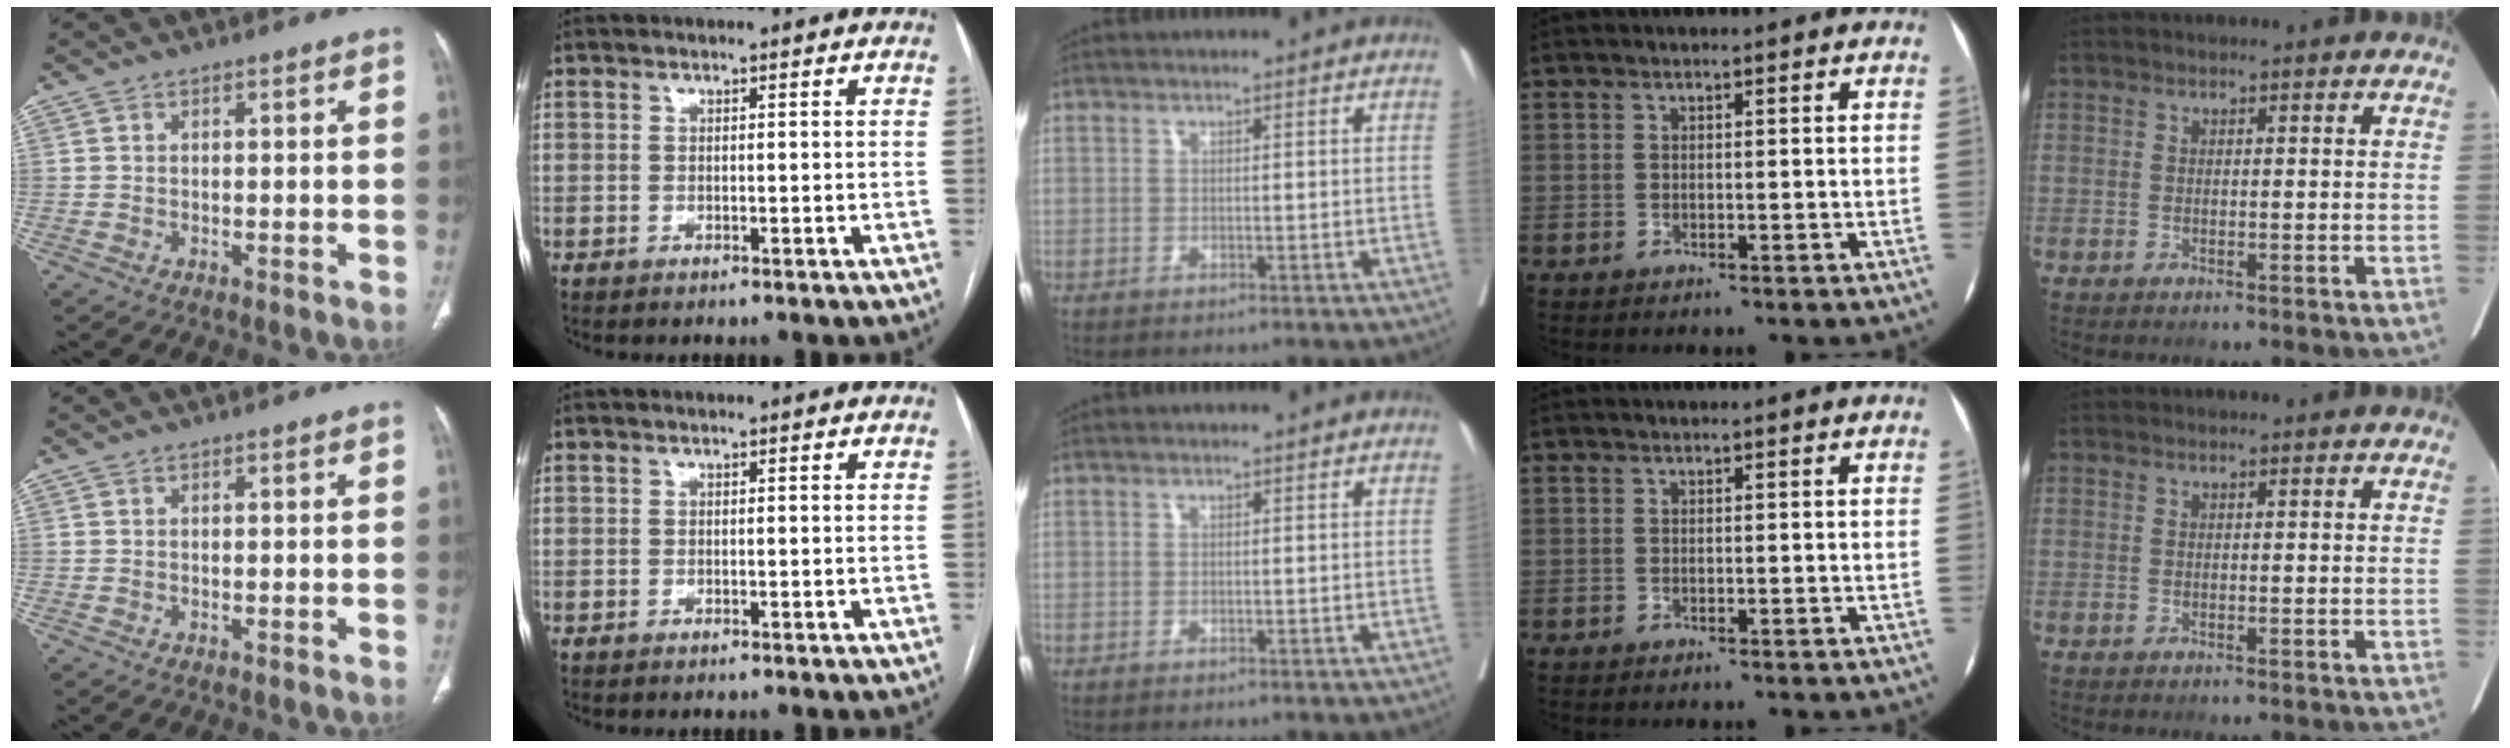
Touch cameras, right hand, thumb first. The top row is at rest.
{}